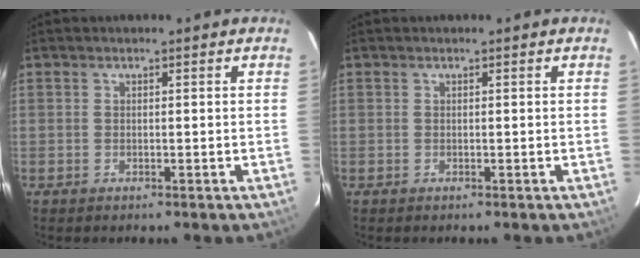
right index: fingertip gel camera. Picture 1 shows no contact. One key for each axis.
{"total": 0.0}